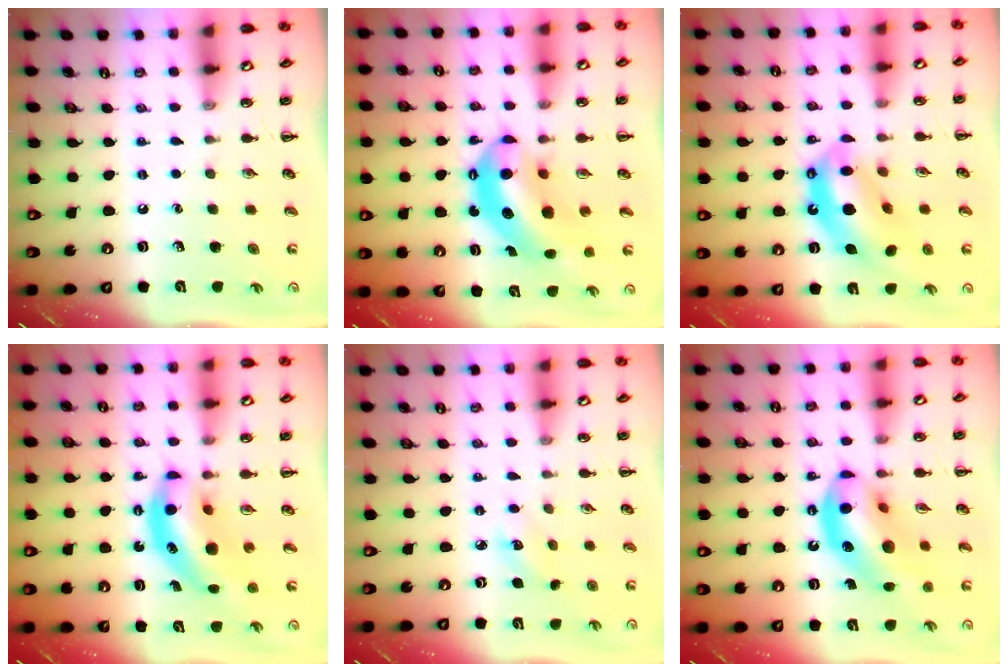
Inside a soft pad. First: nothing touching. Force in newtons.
{"total": 11.1, "press": 10.7, "slide": 2.9}
{"total": 14.2, "press": 13.7, "slide": 4.0}
{"total": 10.6, "press": 10.3, "slide": 2.5}
{"total": 4.0, "press": 3.8, "slide": 1.0}
{"total": 16.6, "press": 16.0, "slide": 4.3}